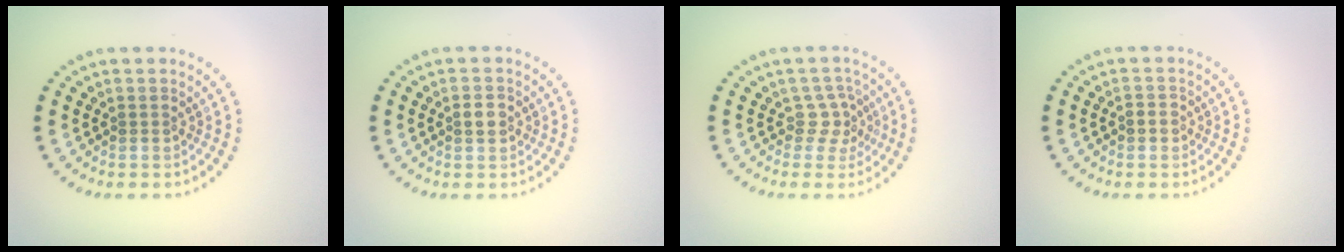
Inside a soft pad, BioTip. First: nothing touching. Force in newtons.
{"total": 1.6, "press": 1.6, "slide": 0.3}
{"total": 2.1, "press": 1.5, "slide": 1.5}
{"total": 1.3, "press": 1.2, "slide": 0.3}